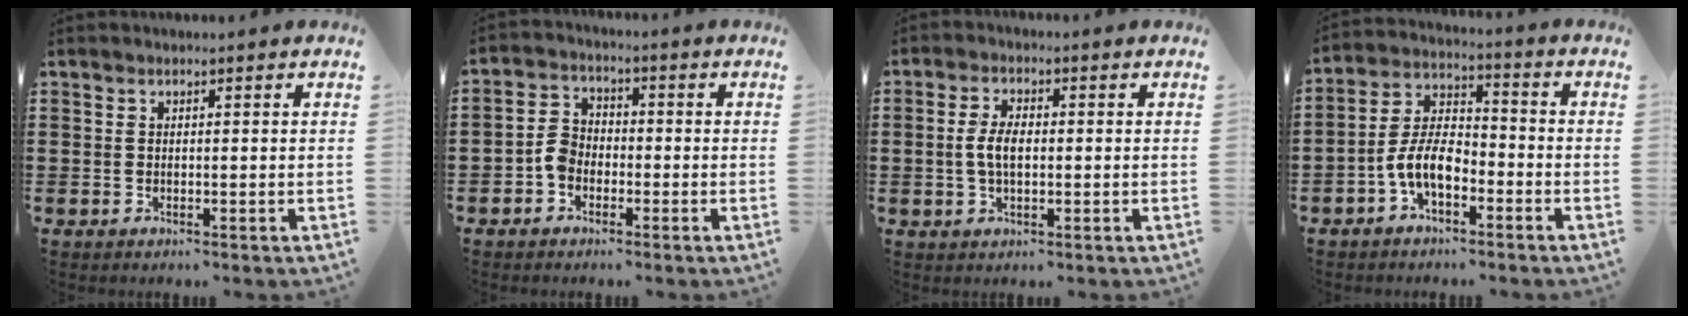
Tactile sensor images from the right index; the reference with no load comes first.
{"total": 4.0, "force": [-1.8, 2.9, 2.1], "torque": [-0.057, 0.008, -0.040]}
{"total": 4.1, "force": [-0.1, 2.0, 3.6], "torque": [-0.084, 0.001, -0.008]}
{"total": 7.5, "force": [-3.5, 3.8, 5.4], "torque": [-0.134, 0.003, -0.074]}